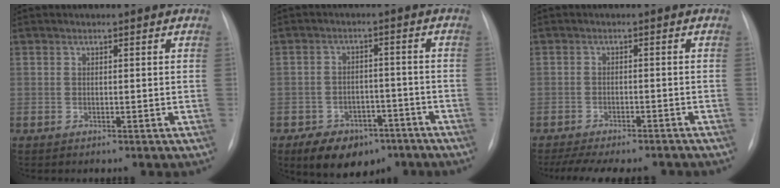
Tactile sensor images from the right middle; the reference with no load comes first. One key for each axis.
{"total": 9.6, "fx": -6.4, "fy": 5.7, "fz": 4.4, "tx": -0.064, "ty": 0.011, "tz": -0.091}
{"total": 11.9, "fx": -10.2, "fy": 3.7, "fz": 5.0, "tx": -0.087, "ty": 0.001, "tz": -0.135}